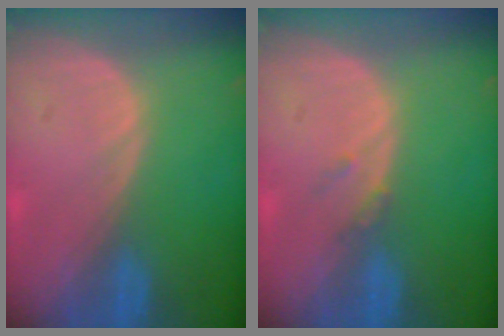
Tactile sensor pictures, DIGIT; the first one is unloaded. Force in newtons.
{"total": 1.2, "press": 1.2, "slide": 0.3}